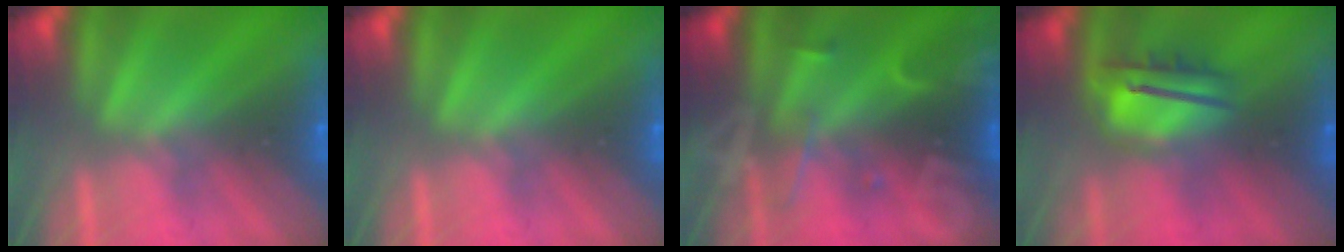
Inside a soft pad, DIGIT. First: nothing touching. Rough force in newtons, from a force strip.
{"total": 0.0}
{"total": 2.4}
{"total": 4.5}